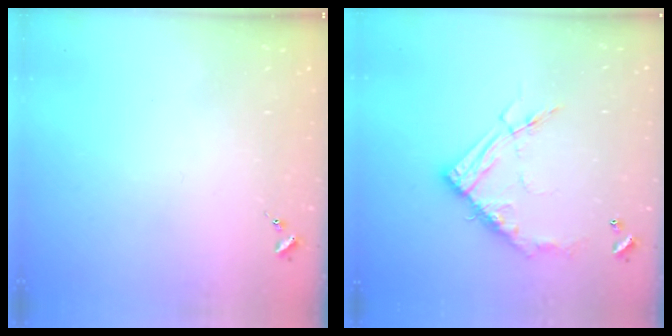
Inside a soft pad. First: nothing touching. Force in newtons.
{"total": 16.0, "press": 15.9, "slide": 1.5}